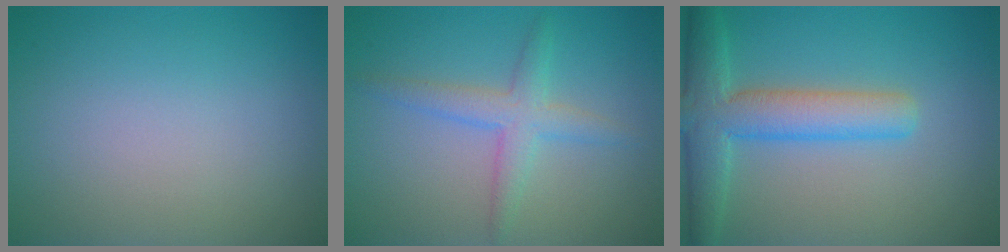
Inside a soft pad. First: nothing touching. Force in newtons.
{"total": 2.9, "press": 2.9, "slide": 0.0}
{"total": 5.8, "press": 5.8, "slide": 0.3}